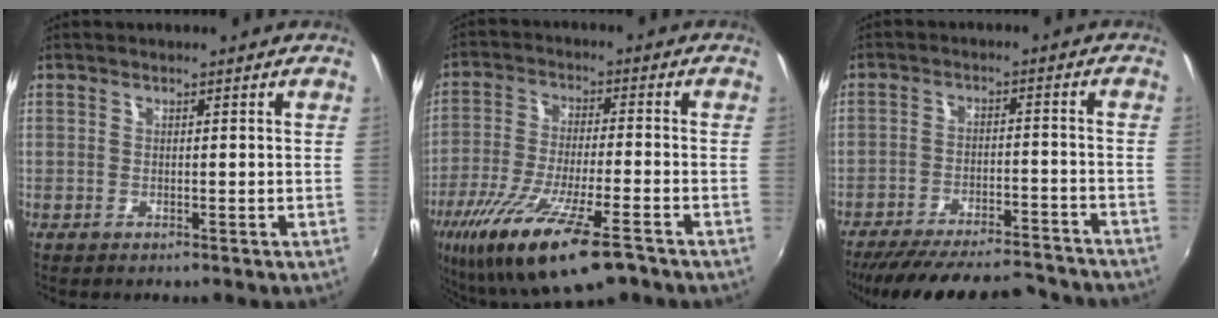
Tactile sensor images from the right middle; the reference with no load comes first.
{"total": 19.4, "force": [-12.2, 4.5, 14.5], "torque": [-0.286, -0.059, -0.213]}
{"total": 23.5, "force": [-21.0, 5.5, 9.2], "torque": [-0.179, -0.009, -0.284]}